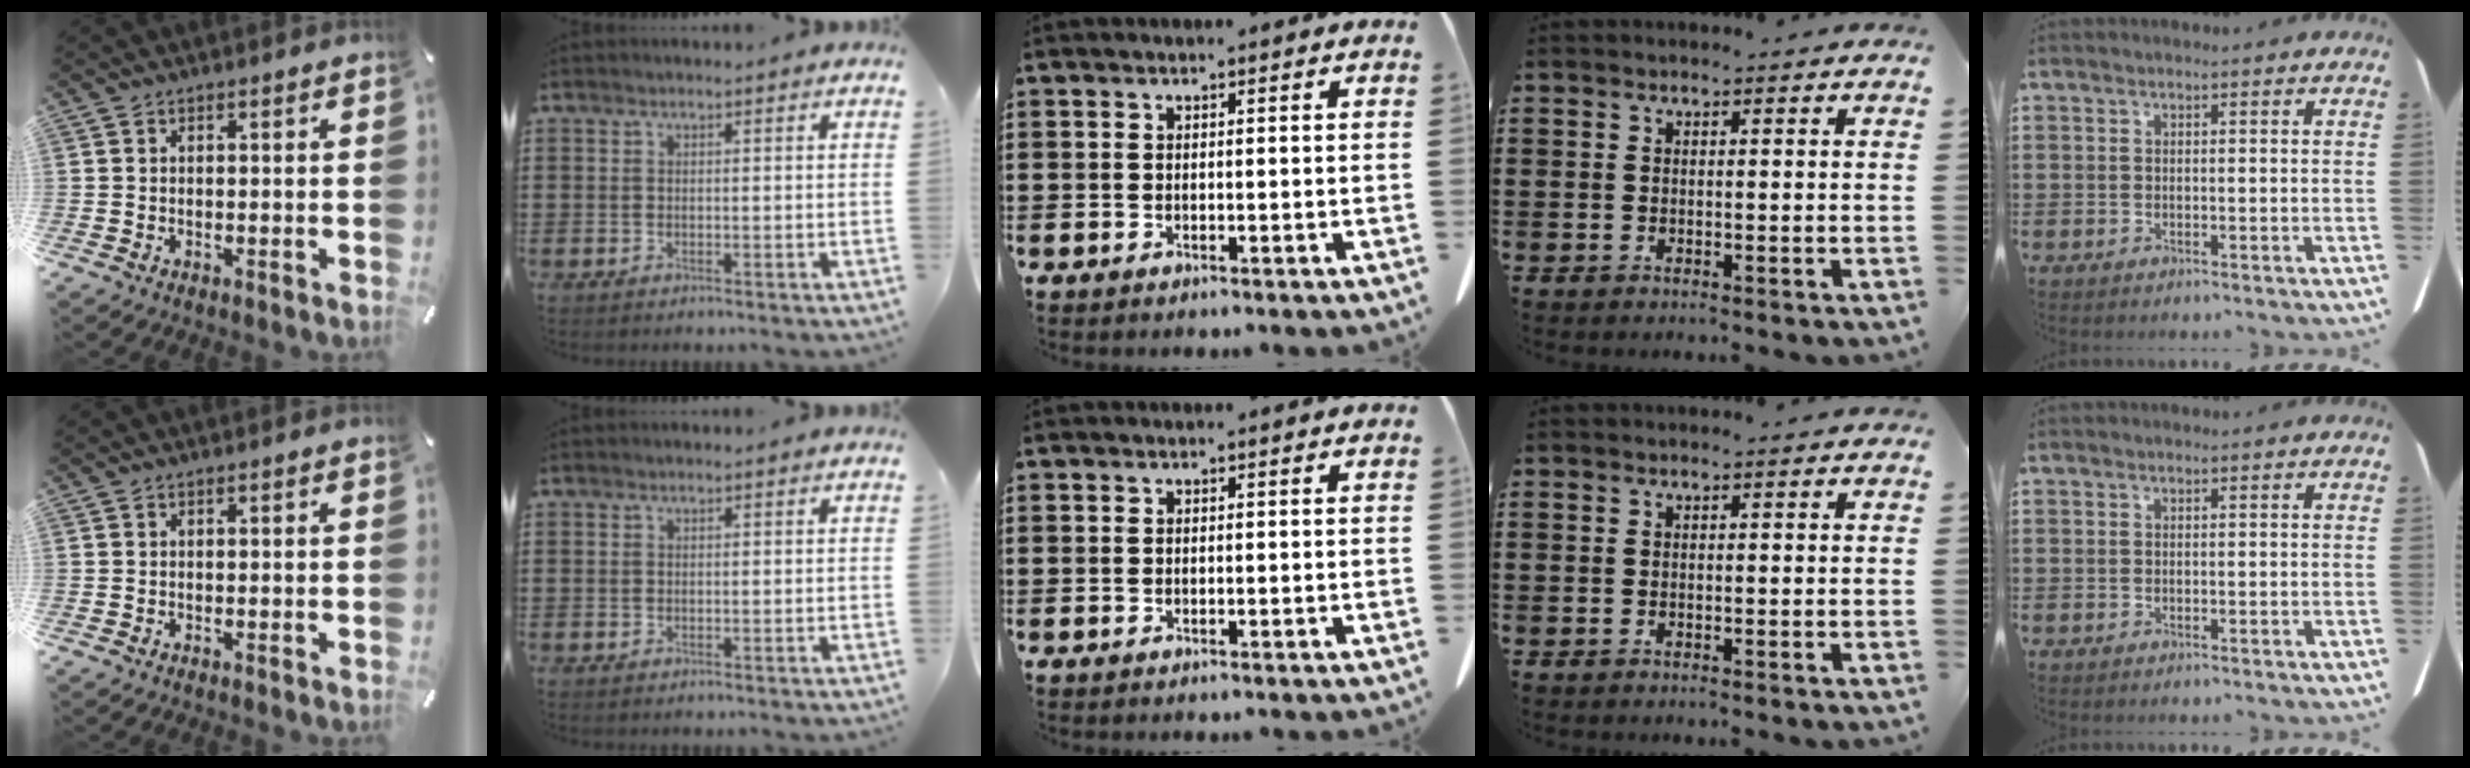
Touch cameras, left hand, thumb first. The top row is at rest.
{}